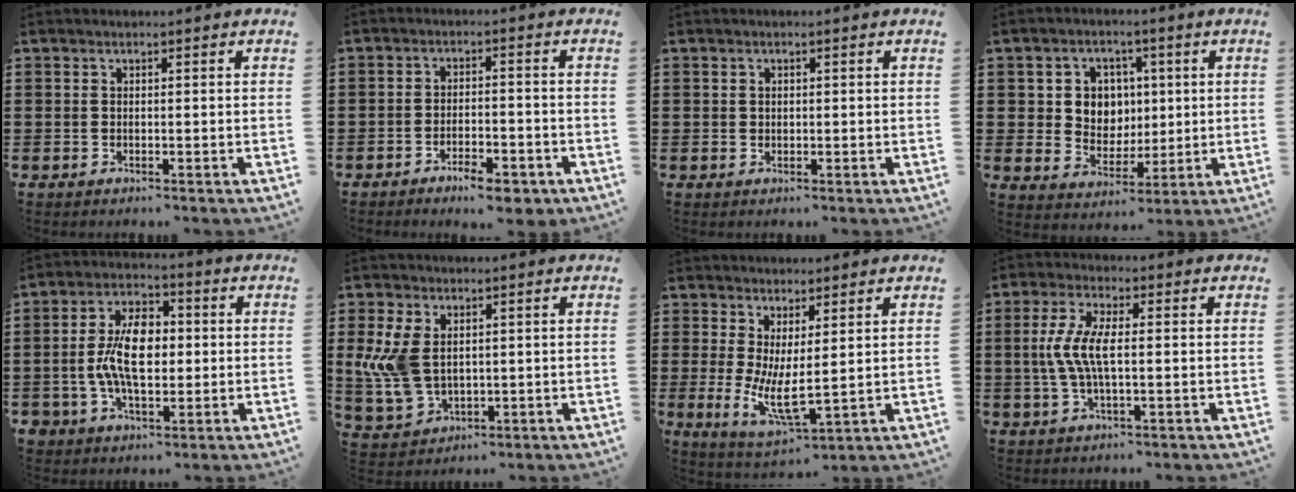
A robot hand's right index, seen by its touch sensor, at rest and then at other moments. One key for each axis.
{"total": 4.5, "fx": -3.8, "fy": 0.7, "fz": 2.4, "tx": -0.045, "ty": -0.002, "tz": -0.069}
{"total": 0.7, "fx": 0.3, "fy": 0.6, "fz": 0.2, "tx": -0.005, "ty": 0.003, "tz": 0.006}
{"total": 6.1, "fx": 1.4, "fy": 5.6, "fz": 2.0, "tx": -0.059, "ty": 0.018, "tz": 0.023}
{"total": 9.3, "fx": -0.5, "fy": 5.4, "fz": 7.5, "tx": -0.165, "ty": 0.011, "tz": -0.013}
{"total": 7.8, "fx": 1.1, "fy": 5.3, "fz": 5.7, "tx": -0.156, "ty": 0.001, "tz": 0.016}
{"total": 6.5, "fx": 0.9, "fy": 2.1, "fz": 6.1, "tx": -0.113, "ty": -0.025, "tz": 0.018}
{"total": 6.7, "fx": -0.3, "fy": 2.2, "fz": 6.3, "tx": -0.148, "ty": -0.007, "tz": -0.018}